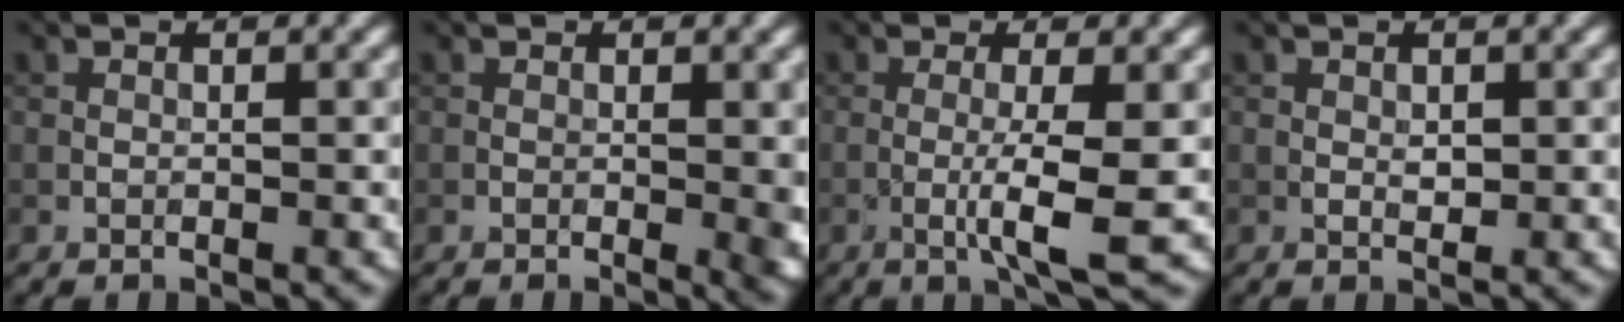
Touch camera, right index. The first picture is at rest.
{"total": 2.0, "force": [0.3, 0.6, 1.9], "torque": [-0.021, -0.004, 0.007]}
{"total": 4.0, "force": [-0.5, 0.5, 3.9], "torque": [-0.068, -0.010, -0.010]}
{"total": 0.8, "force": [0.3, 0.7, 0.4], "torque": [-0.010, -0.002, 0.011]}